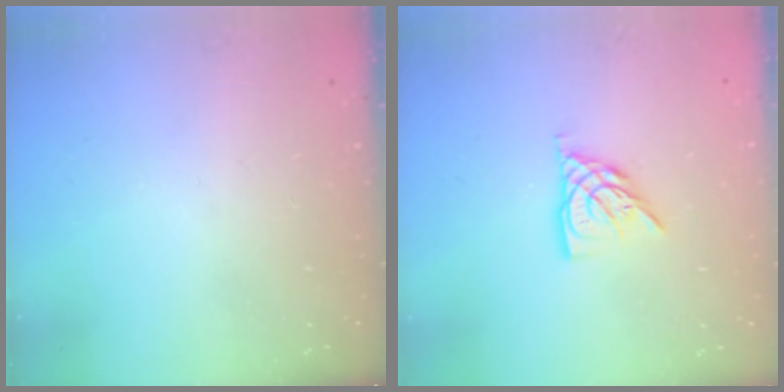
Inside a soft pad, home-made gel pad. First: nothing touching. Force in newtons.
{"total": 8.3, "press": 8.2, "slide": 0.9}